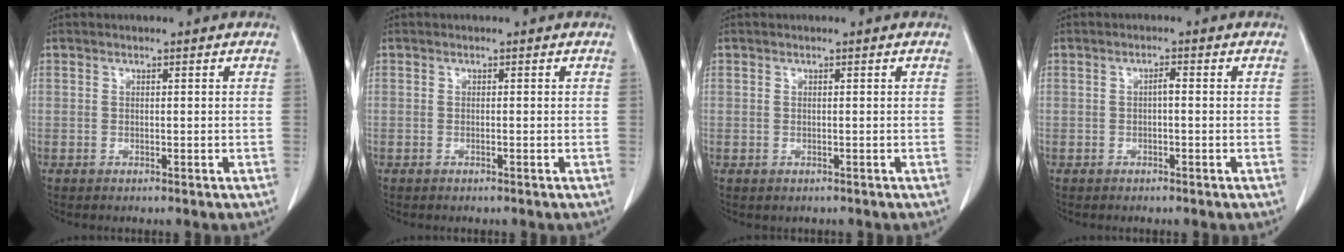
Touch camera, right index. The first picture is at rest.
{"total": 0.0}
{"total": 0.6, "force": [-0.2, 0.6, 0.0], "torque": [-0.001, 0.006, -0.004]}
{"total": 1.2, "force": [-0.1, 0.3, 1.1], "torque": [-0.019, 0.004, -0.001]}